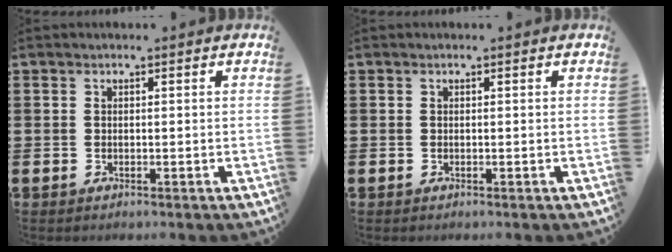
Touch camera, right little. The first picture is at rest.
{"total": 0.0}